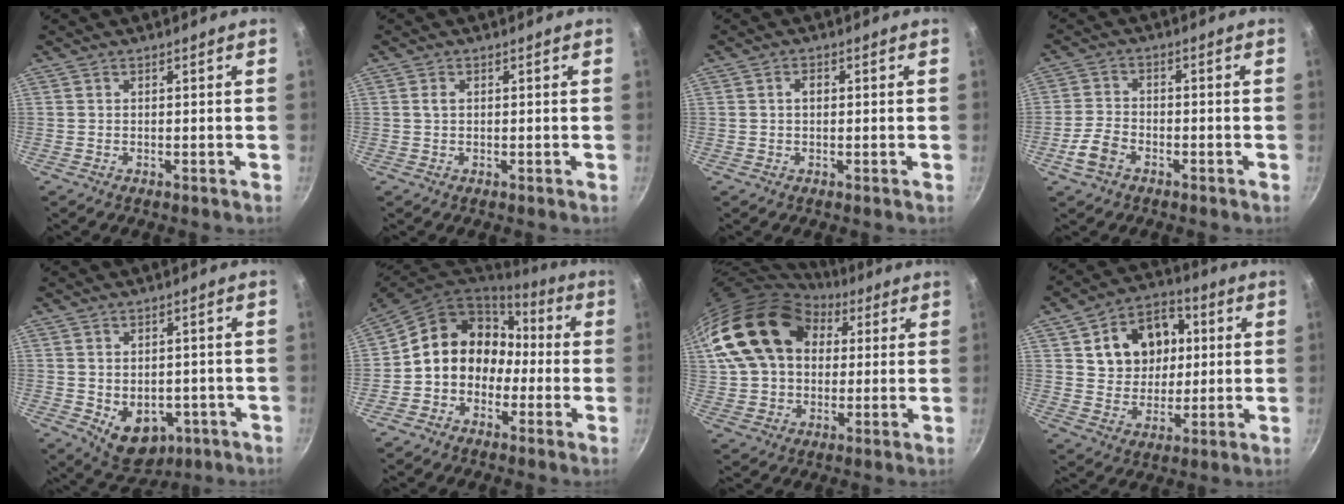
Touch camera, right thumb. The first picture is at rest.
{"total": 1.2, "force": [0.2, 0.7, 0.9], "torque": [-0.016, 0.003, 0.003]}
{"total": 1.9, "force": [0.3, 1.3, 1.4], "torque": [-0.018, 0.006, 0.003]}
{"total": 5.7, "force": [-2.9, 3.7, 3.4], "torque": [-0.064, 0.025, -0.058]}
{"total": 9.2, "force": [-2.4, 6.5, 5.9], "torque": [-0.052, -0.002, -0.015]}
{"total": 14.2, "force": [-0.9, 12.1, 7.4], "torque": [-0.080, 0.058, -0.029]}
{"total": 21.6, "force": [6.8, 15.5, 13.4], "torque": [-0.228, 0.019, 0.117]}
{"total": 14.9, "force": [3.4, 11.8, 8.5], "torque": [-0.099, 0.005, 0.055]}